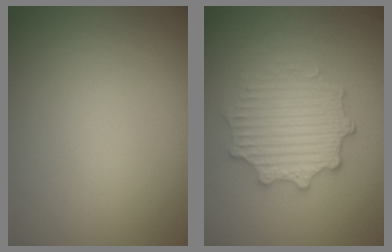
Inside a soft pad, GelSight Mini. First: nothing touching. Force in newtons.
{"total": 4.4, "press": 3.7, "slide": 2.5}